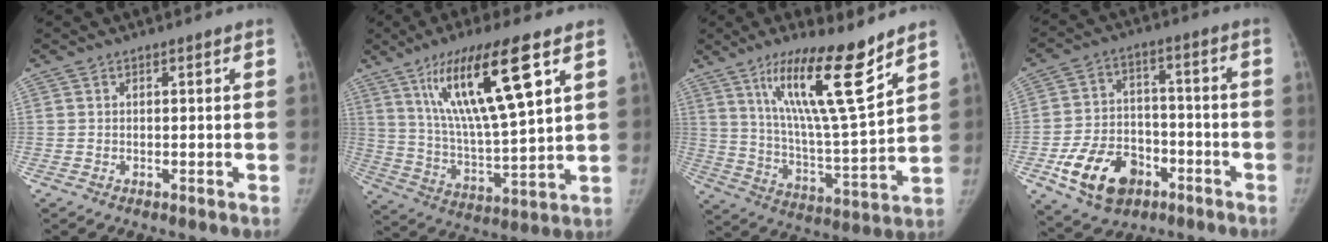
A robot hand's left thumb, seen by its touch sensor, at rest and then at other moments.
{"total": 19.3, "force": [9.1, 3.7, 16.7], "torque": [-0.291, -0.039, 0.166]}
{"total": 18.2, "force": [11.4, 2.4, 14.0], "torque": [-0.222, -0.073, 0.203]}
{"total": 14.4, "force": [-6.7, 9.9, 8.1], "torque": [-0.114, 0.034, -0.106]}